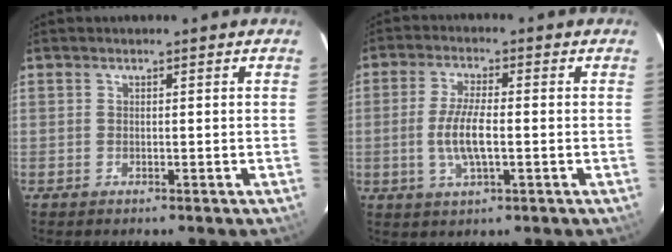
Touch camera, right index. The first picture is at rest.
{"total": 7.3, "force": [-1.1, 2.1, 6.9], "torque": [-0.138, -0.005, -0.021]}